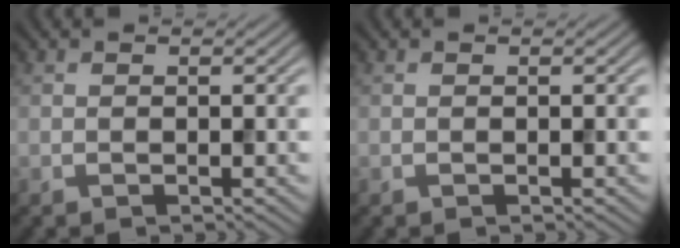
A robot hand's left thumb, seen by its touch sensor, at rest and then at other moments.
{"total": 0.0}